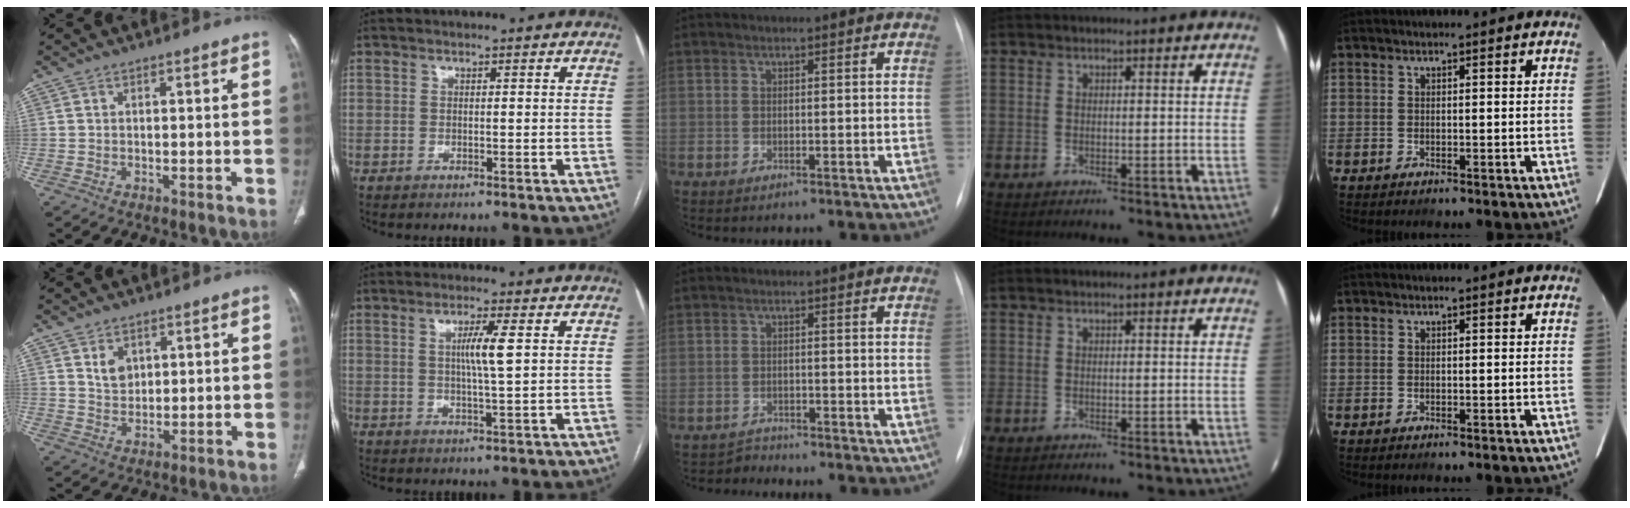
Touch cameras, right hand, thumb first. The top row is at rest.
{"thumb": {"total": 4.1, "force": [1.9, 2.9, 2.2], "torque": [-0.024, -0.017, 0.040]}, "index": {"total": 4.7, "force": [0.9, -0.4, 4.6], "torque": [-0.084, -0.002, 0.017]}, "middle": {"total": 1.8, "force": [-1.5, 0.1, -1.0], "torque": [0.025, -0.009, -0.027]}}